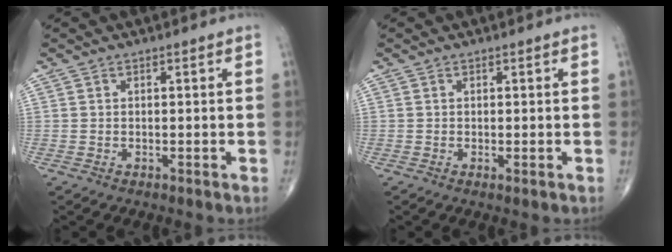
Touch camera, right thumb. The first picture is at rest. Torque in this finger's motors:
{"motor_torque": [-0.09, 0.04, -0.28, -0.10, -0.02]}